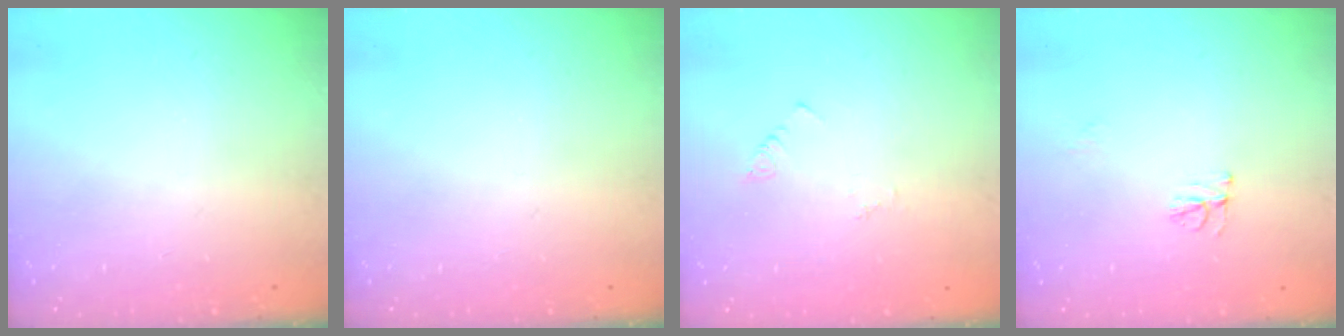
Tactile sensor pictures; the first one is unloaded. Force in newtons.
{"total": 0.0}
{"total": 2.5, "press": 2.5, "slide": 0.4}
{"total": 4.7, "press": 4.6, "slide": 0.4}